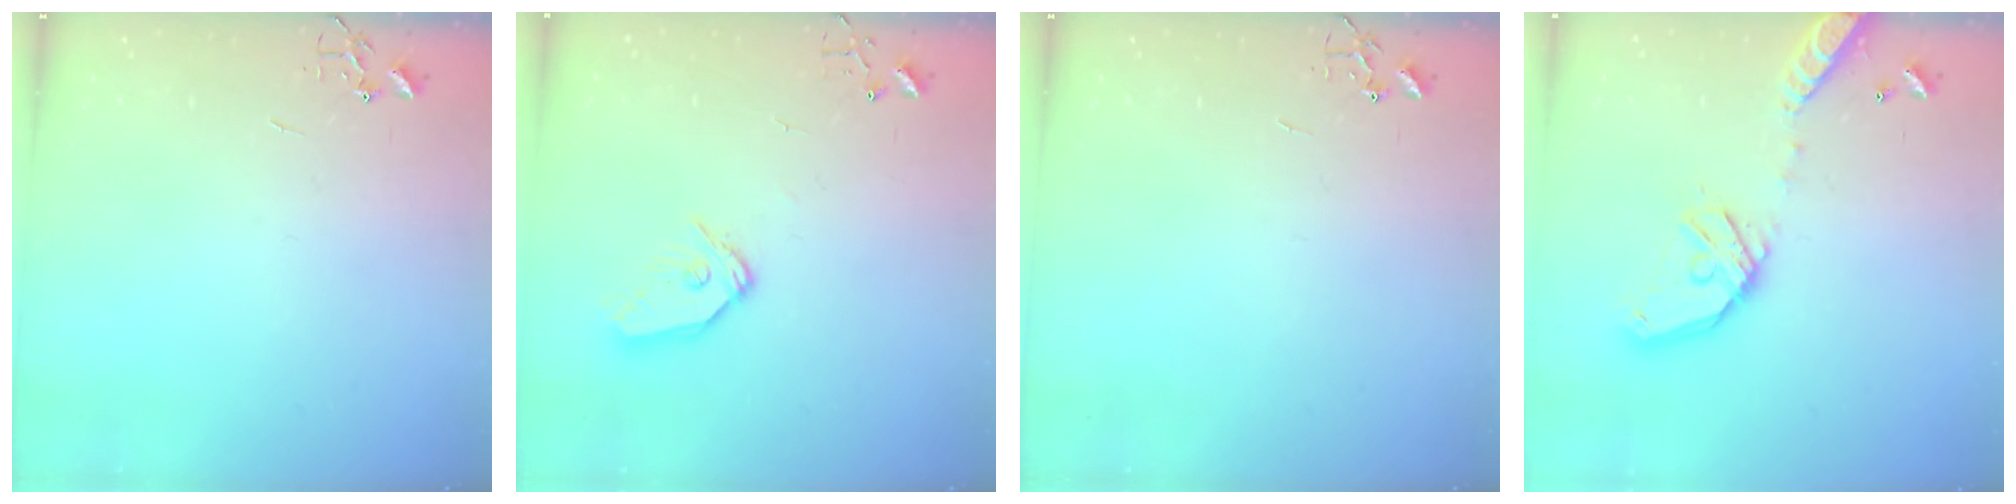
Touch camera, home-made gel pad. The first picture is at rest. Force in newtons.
{"total": 9.9, "press": 9.8, "slide": 1.2}
{"total": 0.0}
{"total": 15.4, "press": 15.1, "slide": 2.8}